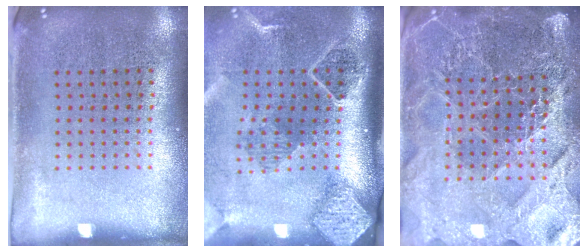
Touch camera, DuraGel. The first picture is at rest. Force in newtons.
{"total": 2.7, "press": 2.0, "slide": 1.9}
{"total": 5.3, "press": 4.8, "slide": 2.4}